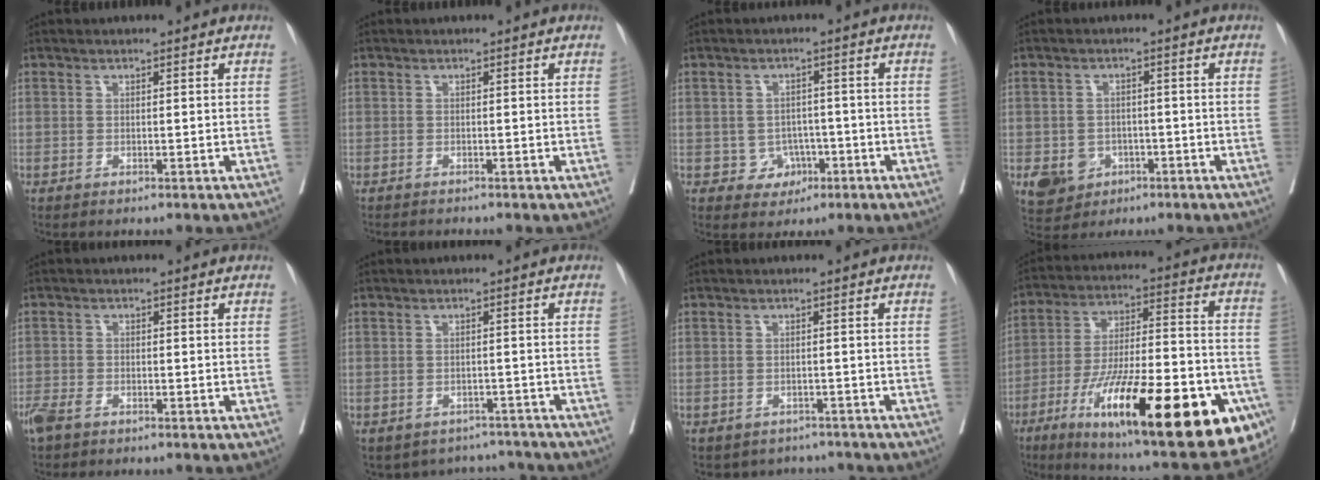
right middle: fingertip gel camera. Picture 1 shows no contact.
{"total": 1.3, "force": [-1.3, -0.1, 0.2], "torque": [-0.004, -0.003, -0.019]}
{"total": 3.8, "force": [-1.3, 3.4, 1.0], "torque": [-0.002, 0.010, -0.010]}
{"total": 5.8, "force": [-2.5, 5.0, 1.6], "torque": [-0.022, 0.006, -0.031]}
{"total": 3.5, "force": [-2.7, 1.3, 1.8], "torque": [-0.037, -0.004, -0.051]}
{"total": 7.4, "force": [-6.7, 3.2, 0.1], "torque": [0.012, 0.023, -0.079]}
{"total": 4.9, "force": [-4.4, 2.3, 0.0], "torque": [0.013, 0.013, -0.053]}
{"total": 33.4, "force": [-14.2, 7.7, 29.2], "torque": [-0.383, -0.030, -0.213]}